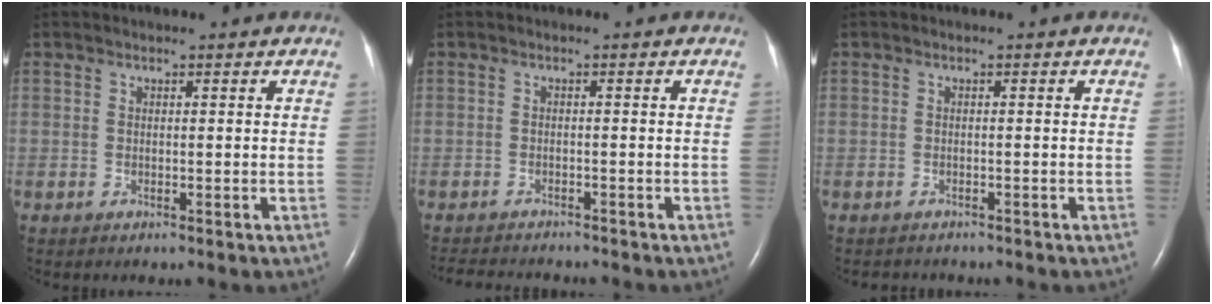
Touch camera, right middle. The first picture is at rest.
{"total": 6.6, "force": [-6.2, 1.1, 1.9], "torque": [-0.030, -0.007, -0.090]}
{"total": 2.2, "force": [-2.0, 0.8, 0.4], "torque": [-0.010, -0.004, -0.022]}